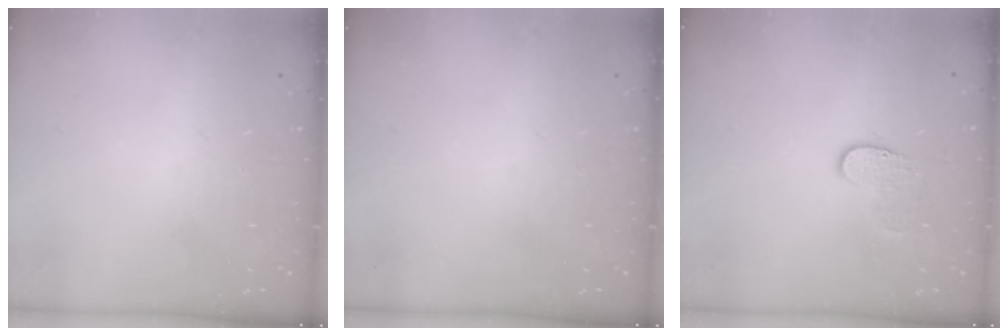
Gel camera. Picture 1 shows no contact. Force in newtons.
{"total": 0.0}
{"total": 5.1, "press": 5.1, "slide": 0.5}